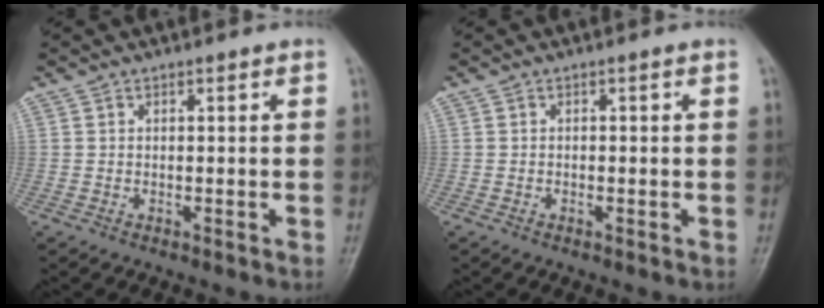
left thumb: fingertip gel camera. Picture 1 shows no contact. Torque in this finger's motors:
{"motor_torque": [0.09, -0.19, -0.09, 0.26, 0.02]}